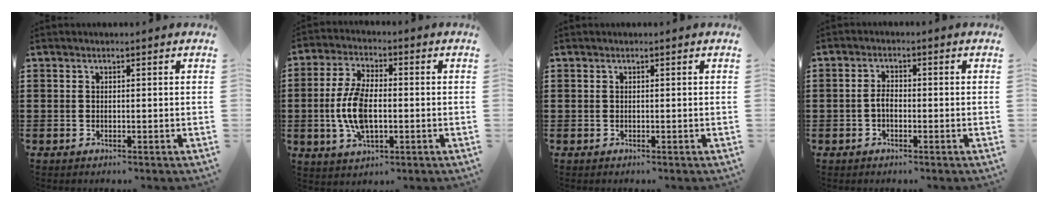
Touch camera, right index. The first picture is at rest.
{"total": 8.9, "force": [-1.0, 4.2, 7.8], "torque": [-0.179, -0.003, -0.024]}
{"total": 0.0}
{"total": 2.2, "force": [-0.7, 1.2, 1.7], "torque": [-0.043, 0.000, -0.016]}